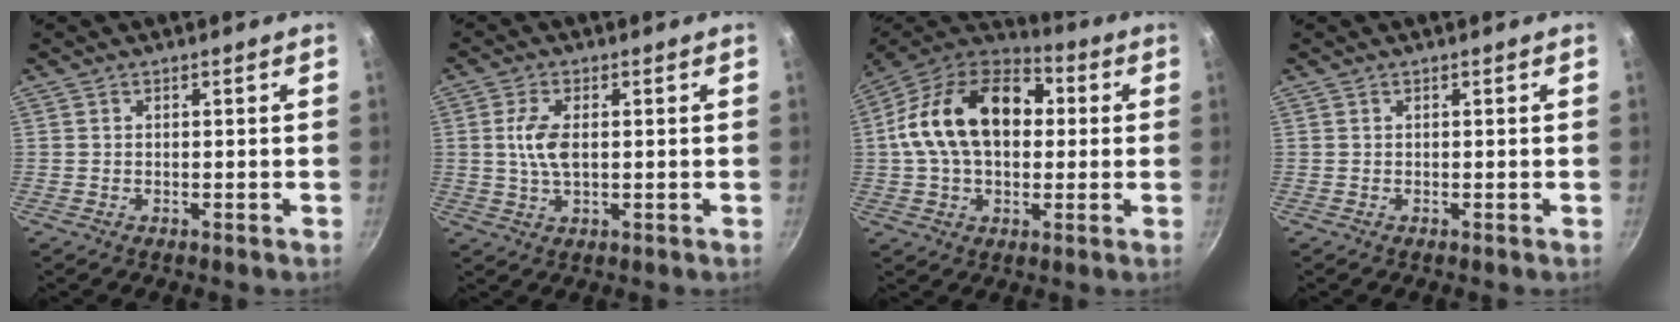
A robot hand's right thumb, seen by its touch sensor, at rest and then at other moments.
{"total": 5.9, "force": [0.6, 2.9, 5.1], "torque": [-0.109, -0.001, 0.010]}
{"total": 21.5, "force": [2.6, 13.8, 16.2], "torque": [-0.278, 0.028, 0.034]}
{"total": 0.0}